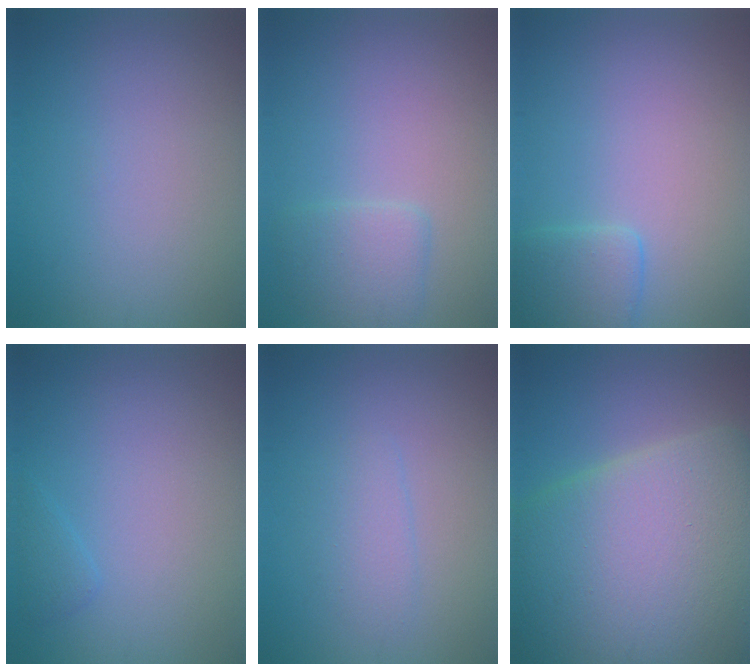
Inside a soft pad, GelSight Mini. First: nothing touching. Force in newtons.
{"total": 2.3, "press": 2.3, "slide": 0.2}
{"total": 2.4, "press": 2.4, "slide": 0.2}
{"total": 0.9, "press": 0.9, "slide": 0.1}
{"total": 1.8, "press": 1.8, "slide": 0.2}
{"total": 17.0, "press": 17.0, "slide": 0.7}